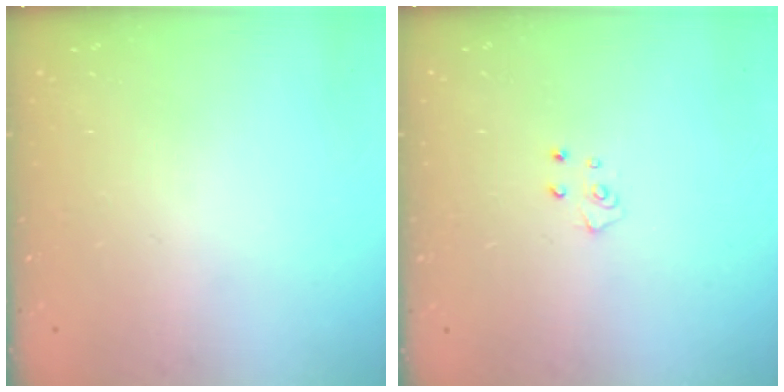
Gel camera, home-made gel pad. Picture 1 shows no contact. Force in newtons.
{"total": 4.2, "press": 4.1, "slide": 0.4}